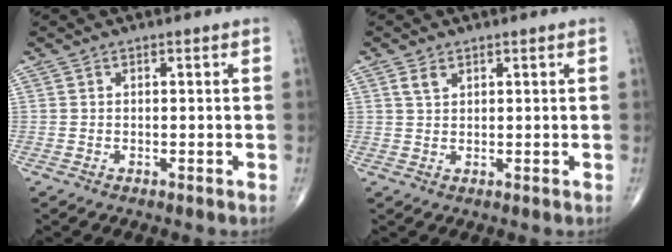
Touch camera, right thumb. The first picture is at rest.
{"total": 2.3, "force": [1.3, 1.3, 1.3], "torque": [-0.023, -0.002, 0.029]}